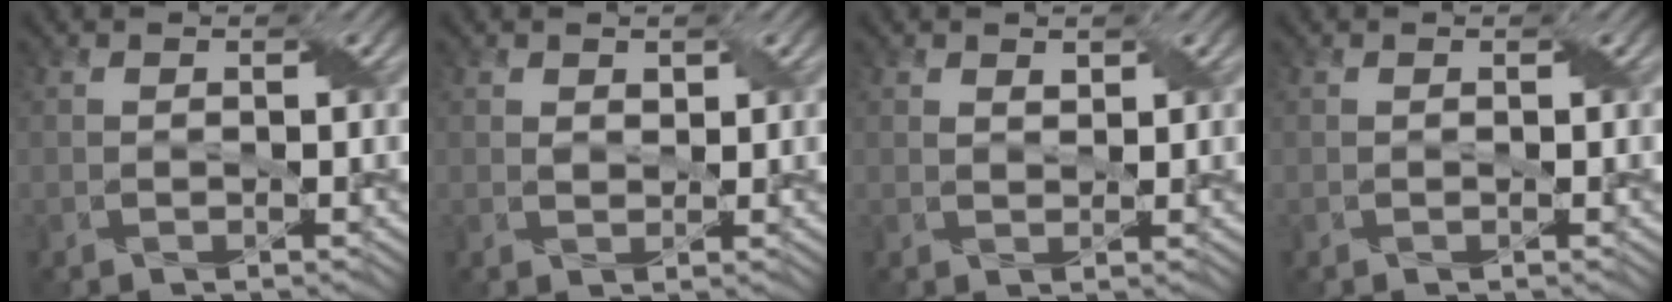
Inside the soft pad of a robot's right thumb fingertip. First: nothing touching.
{"total": 1.3, "force": [0.7, 0.9, 0.7], "torque": [-0.015, 0.000, 0.016]}
{"total": 1.2, "force": [0.8, 0.7, 0.5], "torque": [-0.013, -0.001, 0.018]}
{"total": 0.0}